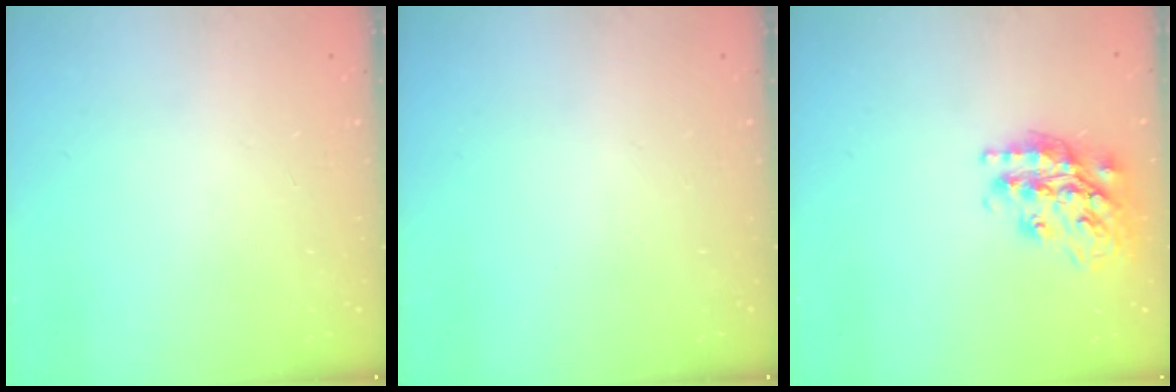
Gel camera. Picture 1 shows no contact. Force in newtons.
{"total": 0.0}
{"total": 20.4, "press": 20.3, "slide": 1.7}